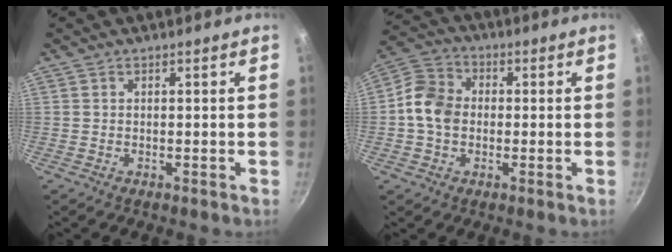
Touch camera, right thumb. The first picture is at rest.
{"total": 8.9, "force": [-0.6, 7.1, 5.3], "torque": [-0.077, 0.020, -0.031]}